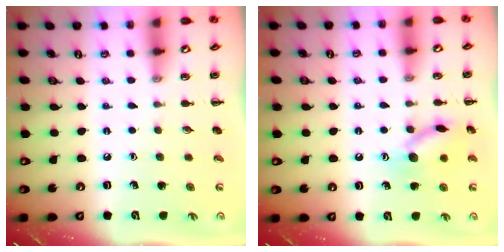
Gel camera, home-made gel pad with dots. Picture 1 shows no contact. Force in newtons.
{"total": 12.4, "press": 12.3, "slide": 0.9}